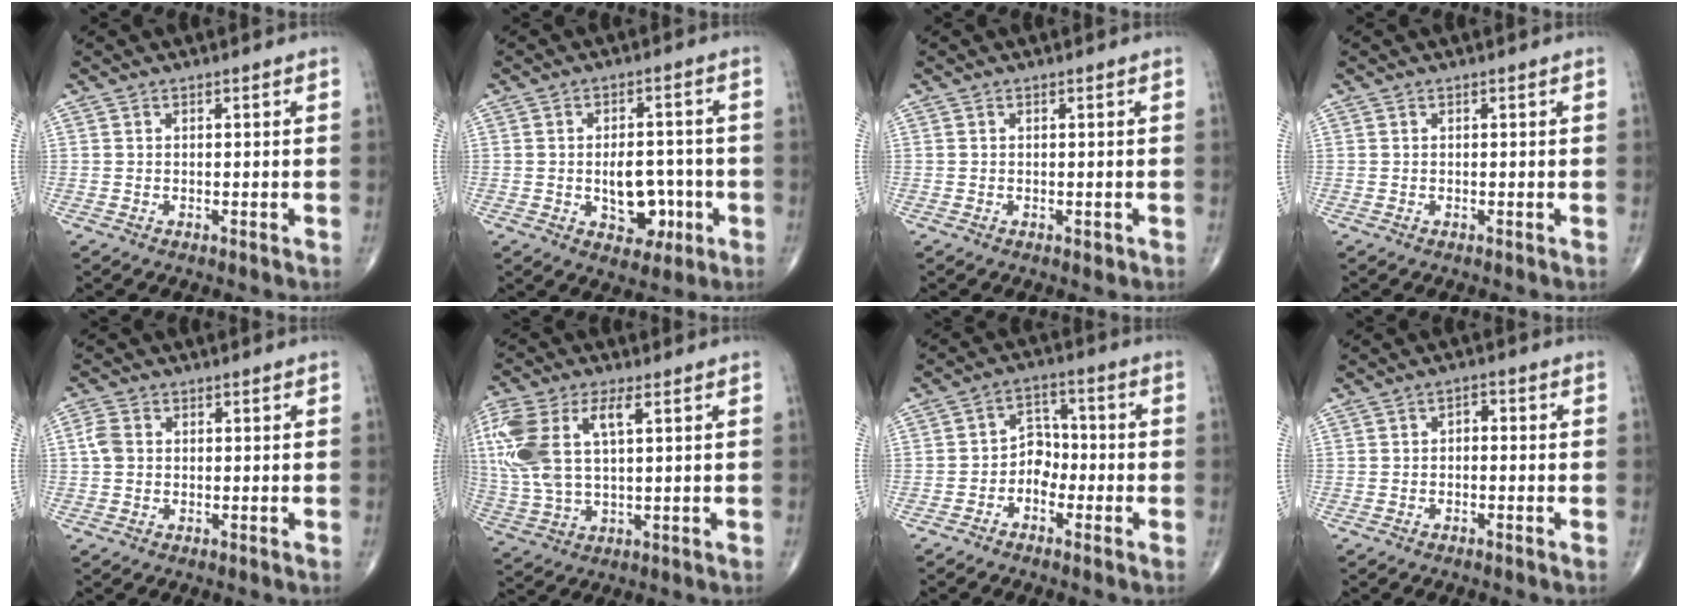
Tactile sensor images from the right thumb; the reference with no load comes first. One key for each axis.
{"total": 8.5, "fx": -2.0, "fy": 5.5, "fz": 6.1, "tx": -0.053, "ty": 0.023, "tz": -0.017}
{"total": 0.7, "fx": -0.3, "fy": 0.5, "fz": 0.4, "tx": -0.002, "ty": 0.001, "tz": -0.002}
{"total": 0.0}
{"total": 3.0, "fx": 0.1, "fy": 2.4, "fz": 1.8, "tx": -0.037, "ty": 0.006, "tz": -0.004}
{"total": 15.9, "fx": 4.1, "fy": 7.7, "fz": 13.3, "tx": -0.319, "ty": 0.011, "tz": 0.081}
{"total": 5.2, "fx": -2.1, "fy": 4.0, "fz": 2.5, "tx": -0.010, "ty": 0.033, "tz": -0.049}
{"total": 1.8, "fx": -0.4, "fy": 1.3, "fz": 1.3, "tx": -0.006, "ty": 0.015, "tz": -0.016}